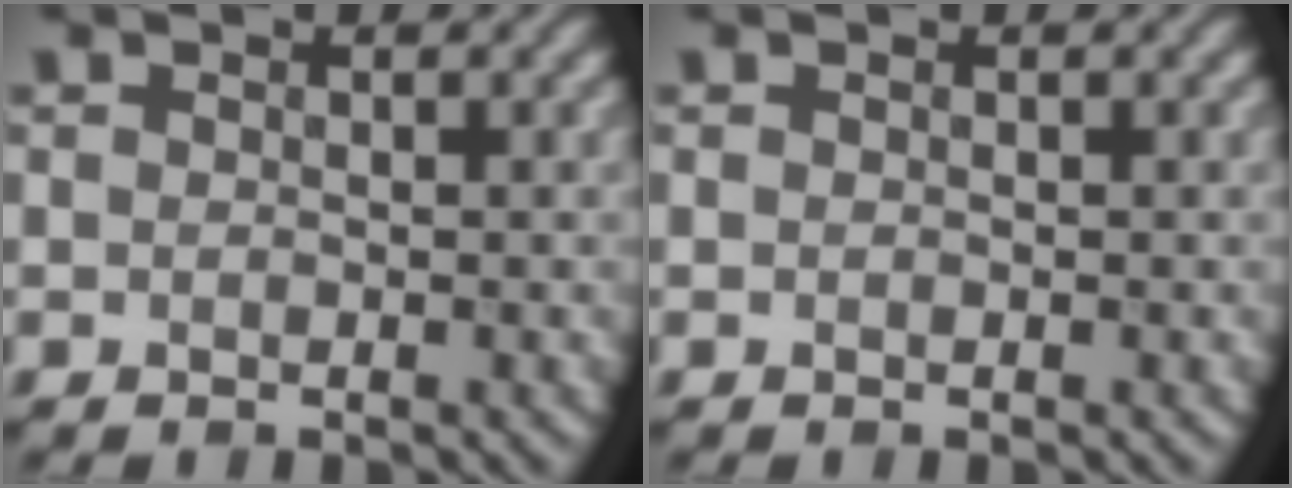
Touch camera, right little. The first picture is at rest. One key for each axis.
{"total": 0.0}